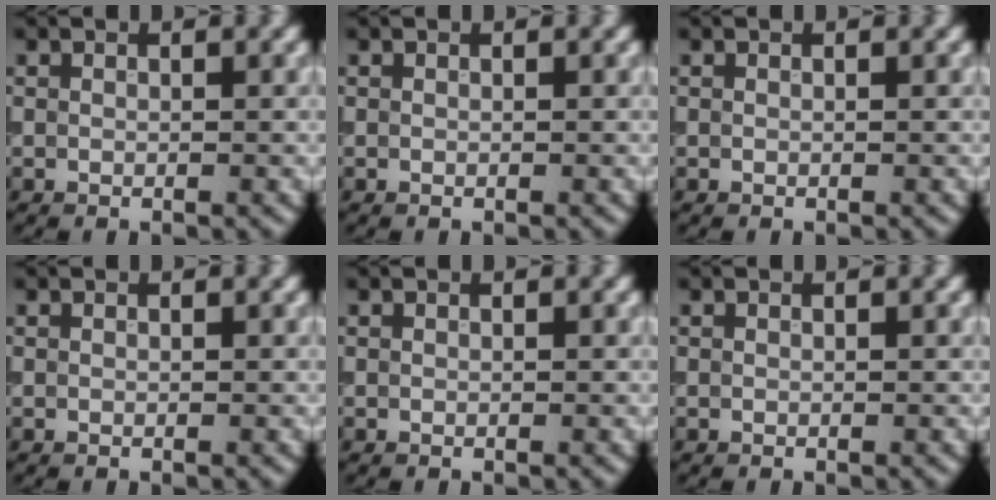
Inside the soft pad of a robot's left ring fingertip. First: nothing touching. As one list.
[{"total": 0.0}, {"total": 0.0}, {"total": 0.0}, {"total": 0.0}, {"total": 0.0}]